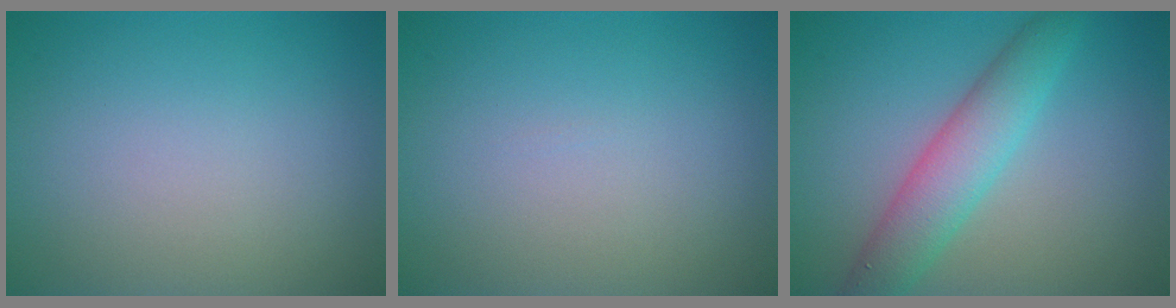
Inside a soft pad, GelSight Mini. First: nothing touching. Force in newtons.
{"total": 0.0}
{"total": 4.8, "press": 4.8, "slide": 0.3}